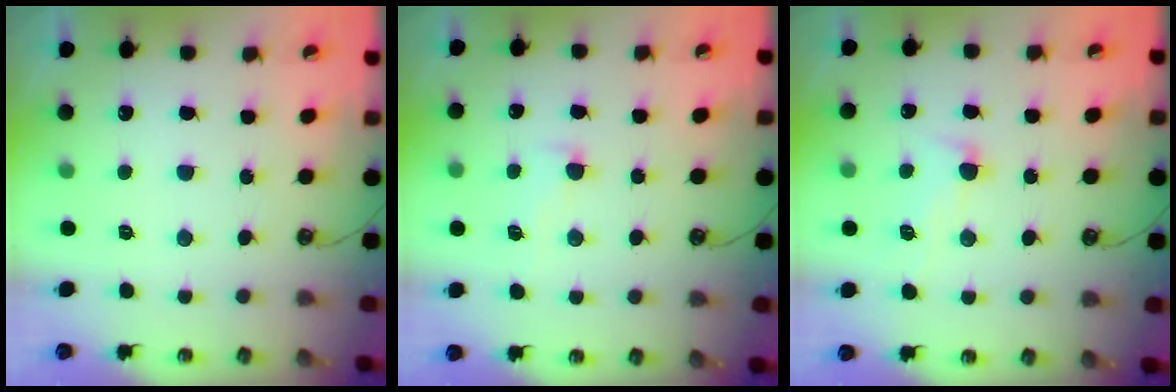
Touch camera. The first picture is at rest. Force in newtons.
{"total": 1.8, "press": 1.8, "slide": 0.5}
{"total": 2.2, "press": 2.0, "slide": 1.0}